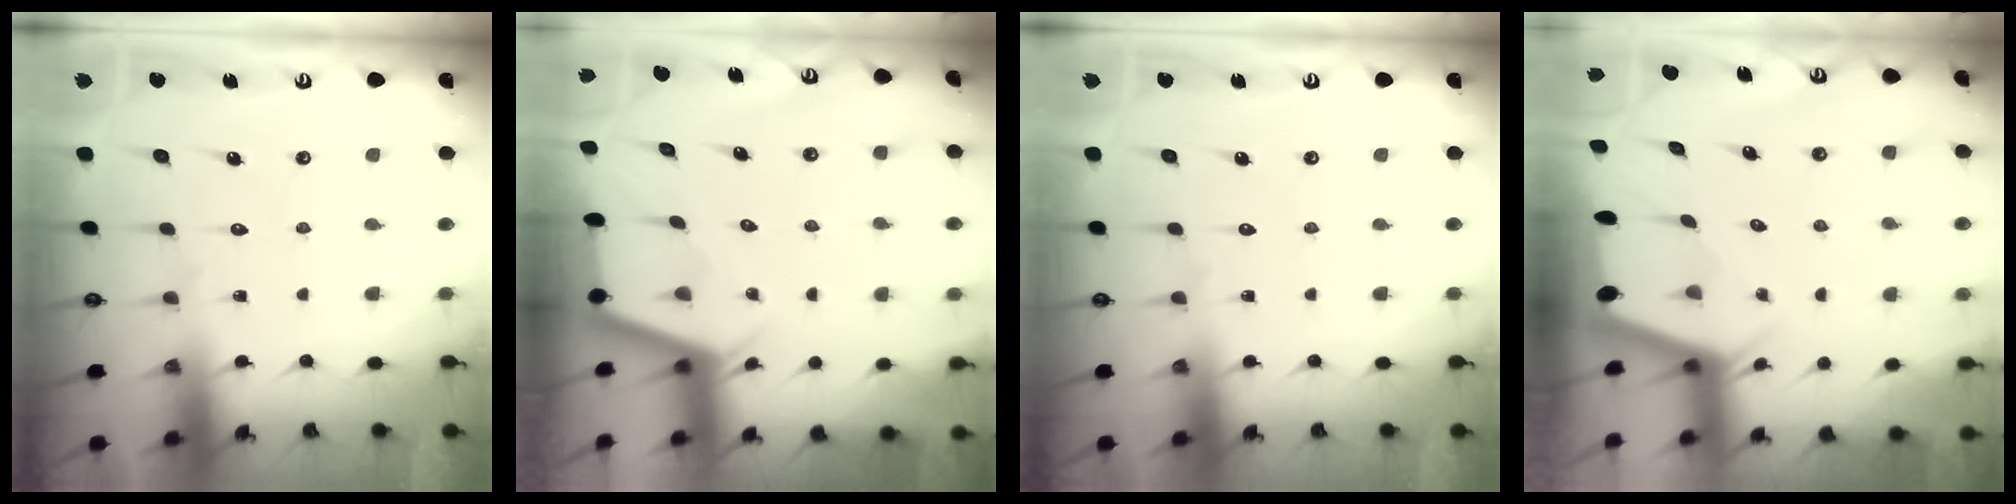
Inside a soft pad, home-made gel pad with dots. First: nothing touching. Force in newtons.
{"total": 2.7, "press": 2.7, "slide": 0.1}
{"total": 0.0}
{"total": 2.2, "press": 2.2, "slide": 0.3}